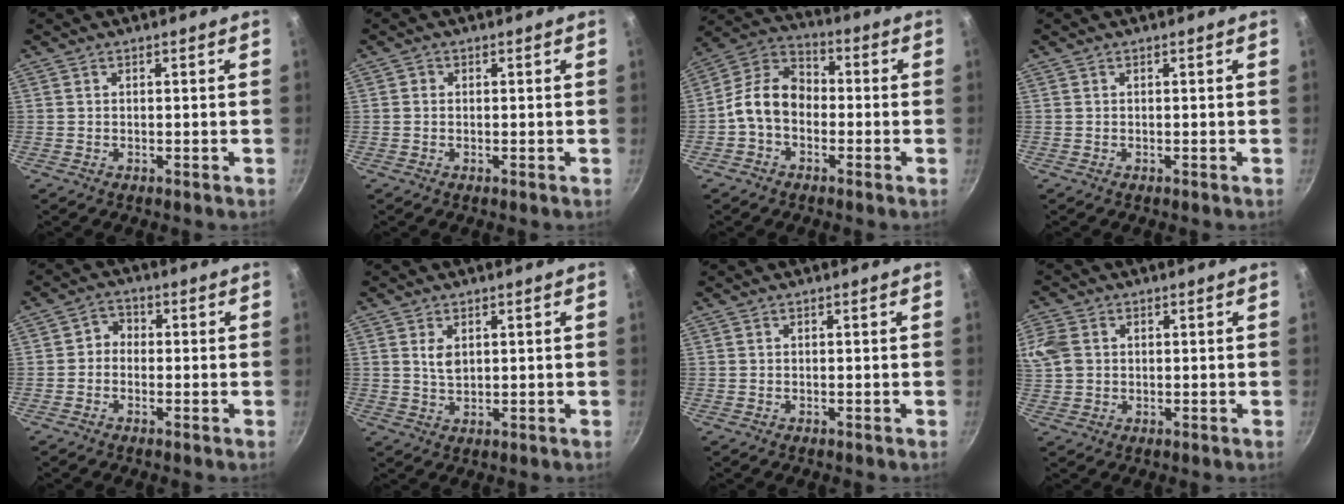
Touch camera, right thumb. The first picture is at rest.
{"total": 0.7, "force": [-0.1, 0.7, 0.2], "torque": [0.000, 0.004, -0.002]}
{"total": 10.3, "force": [-2.0, 7.5, 6.7], "torque": [-0.095, 0.039, -0.061]}
{"total": 0.0}
{"total": 2.9, "force": [-0.7, 2.5, 1.2], "torque": [-0.004, 0.014, -0.023]}
{"total": 3.3, "force": [1.1, 2.0, 2.3], "torque": [-0.039, -0.008, 0.022]}
{"total": 0.0}
{"total": 7.9, "force": [1.7, 6.2, 4.5], "torque": [-0.099, 0.011, 0.028]}